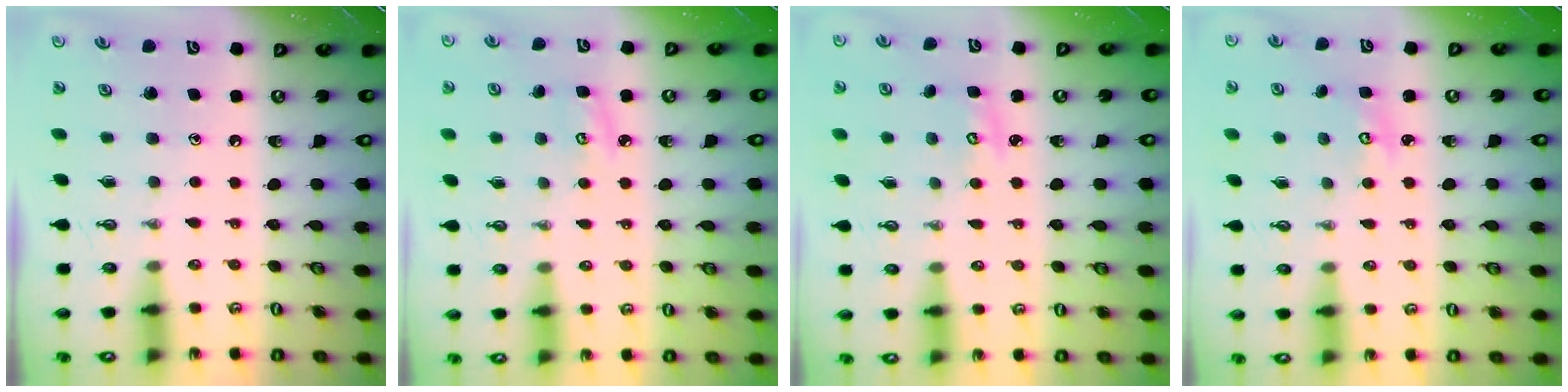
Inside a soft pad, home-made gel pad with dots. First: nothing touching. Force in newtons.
{"total": 4.9, "press": 4.9, "slide": 0.5}
{"total": 2.5, "press": 2.5, "slide": 0.2}
{"total": 3.1, "press": 3.1, "slide": 0.3}